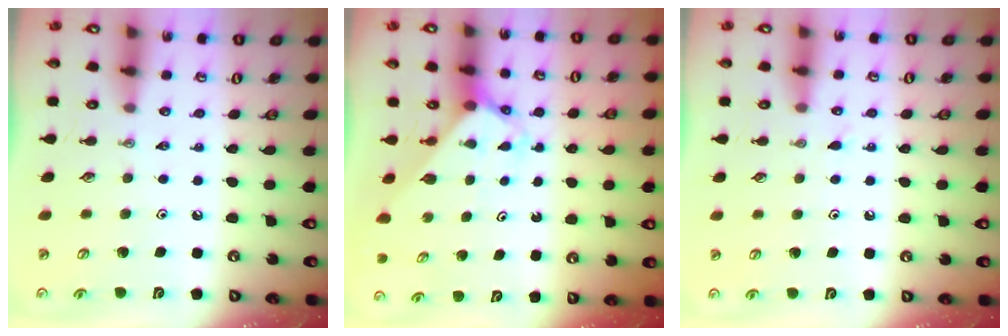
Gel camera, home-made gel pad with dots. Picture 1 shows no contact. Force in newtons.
{"total": 2.7, "press": 2.7, "slide": 0.1}
{"total": 4.4, "press": 4.4, "slide": 0.6}